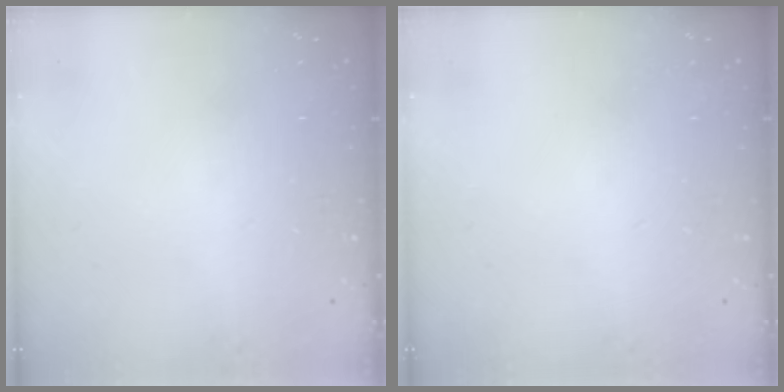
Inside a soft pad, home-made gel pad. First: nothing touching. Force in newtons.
{"total": 0.0}